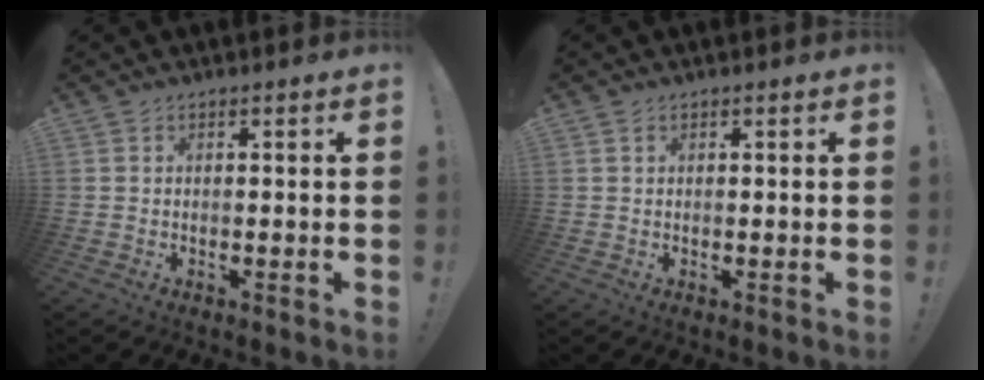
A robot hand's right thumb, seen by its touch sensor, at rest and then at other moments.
{"total": 0.7, "force": [0.5, 0.4, 0.4], "torque": [0.001, -0.003, 0.008]}